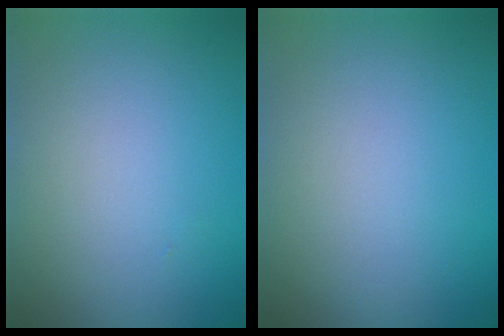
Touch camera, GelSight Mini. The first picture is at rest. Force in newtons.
{"total": 0.0}